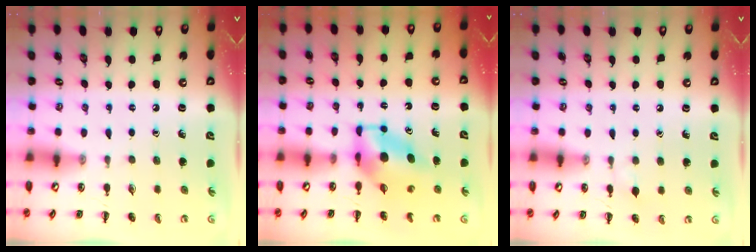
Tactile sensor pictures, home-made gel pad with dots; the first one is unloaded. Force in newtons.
{"total": 5.4, "press": 5.3, "slide": 0.9}
{"total": 3.8, "press": 3.6, "slide": 1.3}